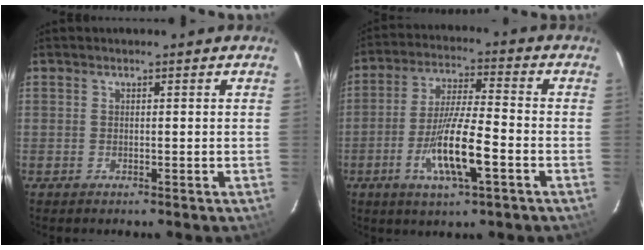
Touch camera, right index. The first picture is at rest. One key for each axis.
{"total": 11.7, "fx": -4.4, "fy": 1.9, "fz": 10.7, "tx": -0.212, "ty": -0.010, "tz": -0.081}